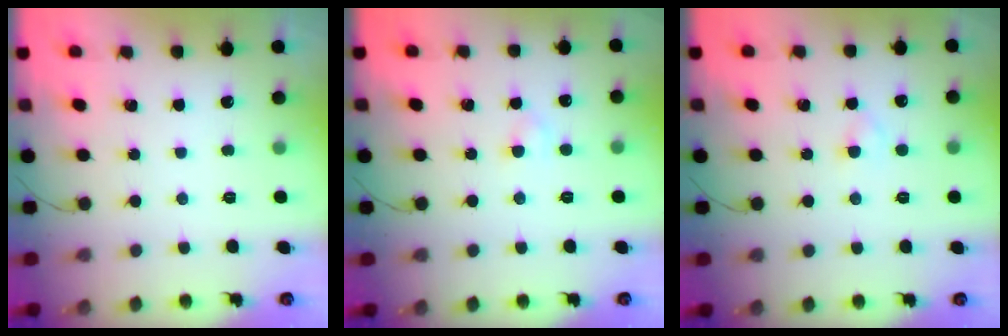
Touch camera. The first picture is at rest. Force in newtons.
{"total": 2.5, "press": 2.3, "slide": 1.0}
{"total": 2.1, "press": 1.8, "slide": 1.1}